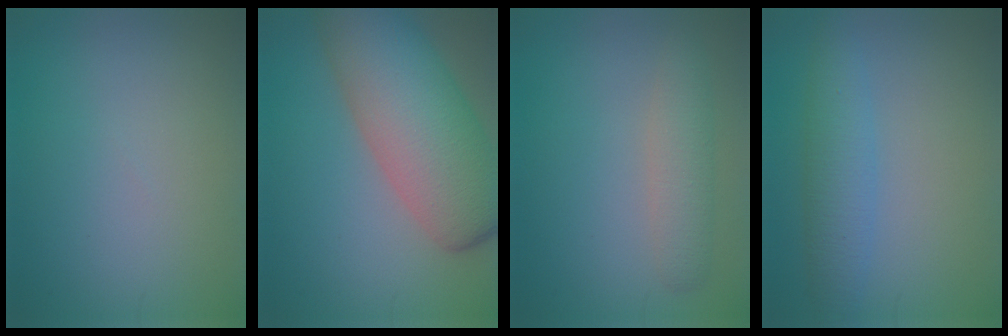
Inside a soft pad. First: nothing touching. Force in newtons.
{"total": 10.6, "press": 10.6, "slide": 0.4}
{"total": 2.7, "press": 2.7, "slide": 0.1}
{"total": 3.6, "press": 3.6, "slide": 0.2}